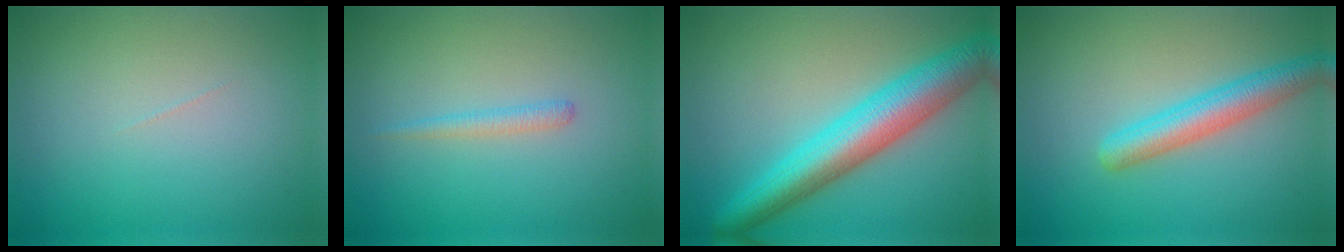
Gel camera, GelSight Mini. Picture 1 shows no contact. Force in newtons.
{"total": 1.2, "press": 1.2, "slide": 0.0}
{"total": 7.7, "press": 7.7, "slide": 0.2}
{"total": 3.9, "press": 3.9, "slide": 0.2}